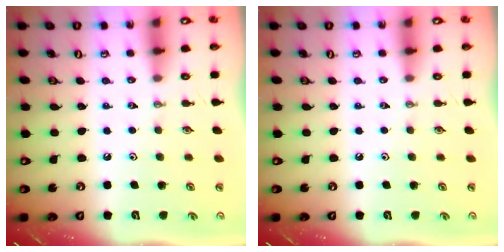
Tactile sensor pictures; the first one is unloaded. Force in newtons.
{"total": 0.0}